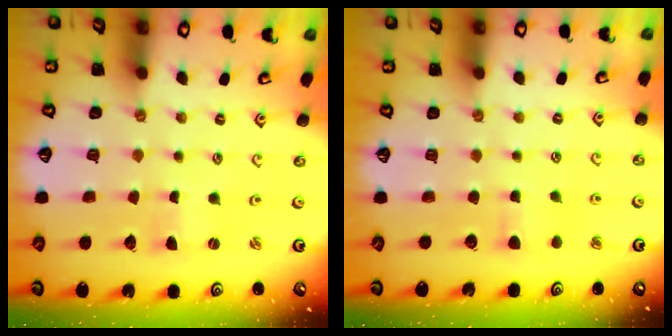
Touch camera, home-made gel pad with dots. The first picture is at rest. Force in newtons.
{"total": 4.6, "press": 4.5, "slide": 0.7}